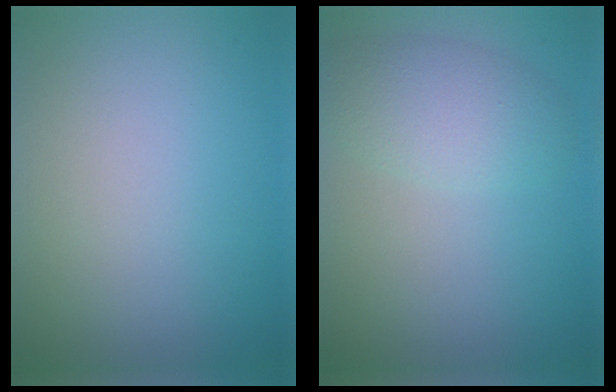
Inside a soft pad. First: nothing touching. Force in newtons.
{"total": 3.5, "press": 3.5, "slide": 0.0}